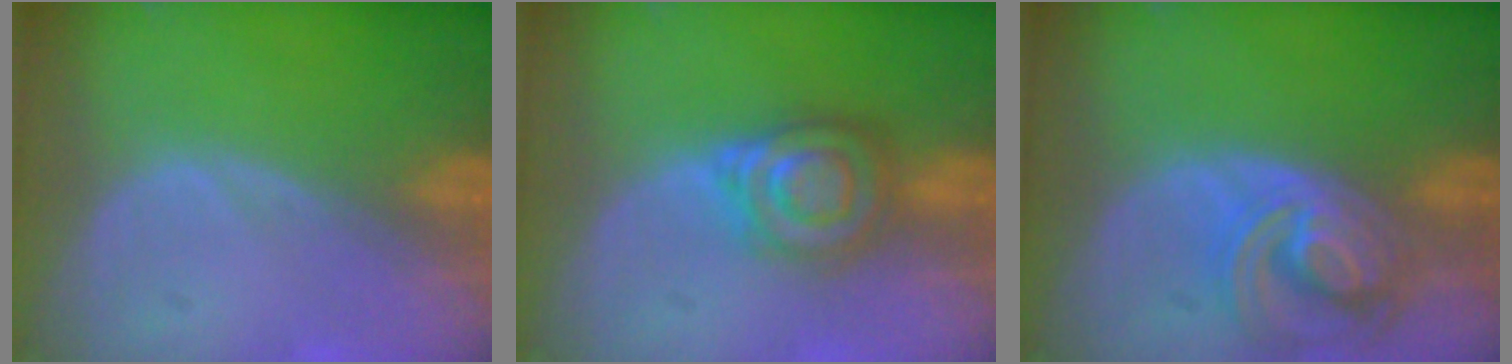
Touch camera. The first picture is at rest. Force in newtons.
{"total": 6.3, "press": 6.3, "slide": 0.5}
{"total": 8.3, "press": 7.1, "slide": 4.2}